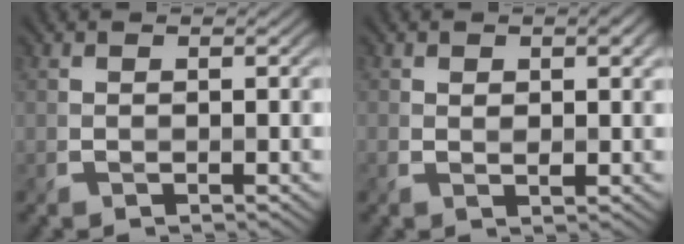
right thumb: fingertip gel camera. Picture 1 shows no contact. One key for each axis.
{"total": 1.8, "fx": 0.8, "fy": 0.9, "fz": 1.4, "tx": -0.020, "ty": -0.003, "tz": 0.014}